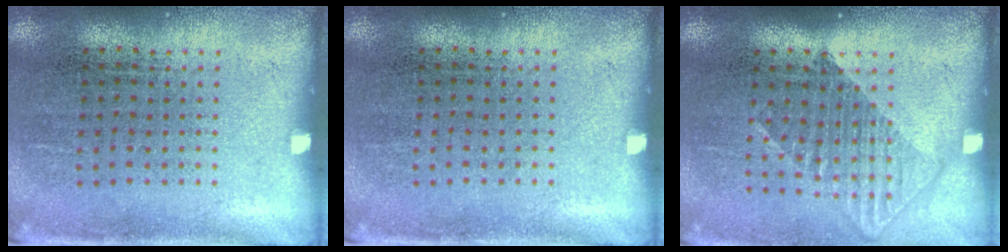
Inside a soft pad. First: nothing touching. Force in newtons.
{"total": 0.0}
{"total": 1.3, "press": 1.1, "slide": 0.7}